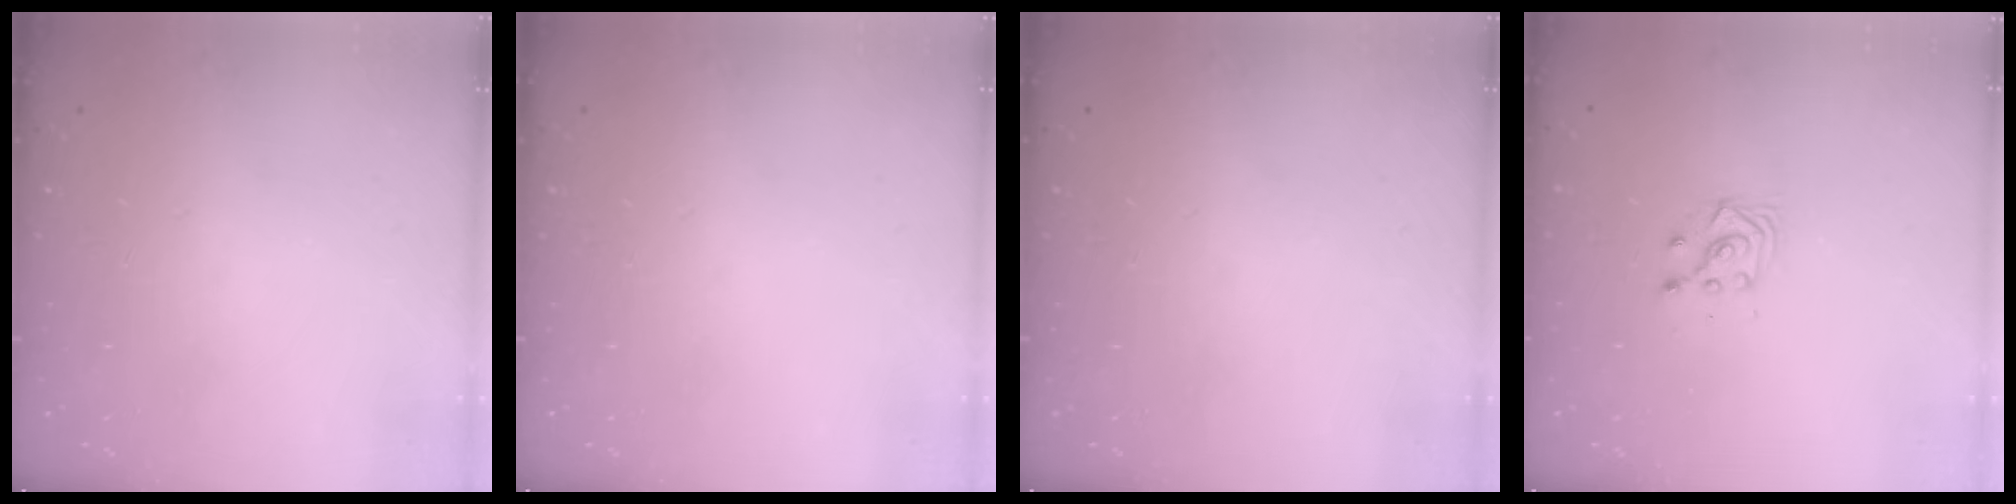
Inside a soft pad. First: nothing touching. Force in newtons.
{"total": 0.0}
{"total": 0.0}
{"total": 3.5, "press": 3.4, "slide": 1.1}